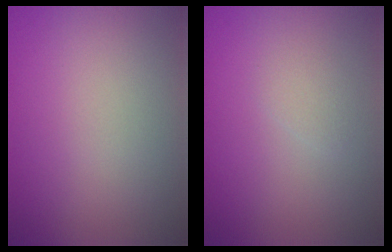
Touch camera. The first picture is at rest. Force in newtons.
{"total": 0.9, "press": 0.9, "slide": 0.0}